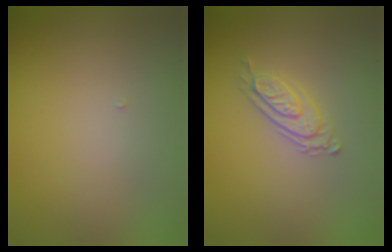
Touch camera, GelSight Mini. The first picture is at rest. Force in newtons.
{"total": 2.7, "press": 2.0, "slide": 1.8}